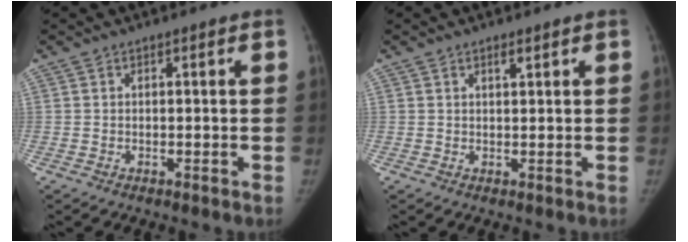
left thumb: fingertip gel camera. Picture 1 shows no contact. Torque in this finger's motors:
{"motor_torque": [0.17, -0.01, 0.19, 0.08, 0.06]}